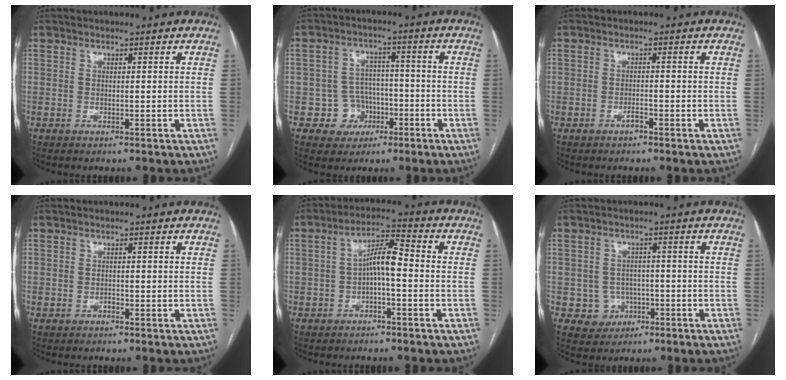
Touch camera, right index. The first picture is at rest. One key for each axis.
{"total": 6.2, "fx": -2.4, "fy": 5.7, "fz": 0.5, "tx": 0.006, "ty": 0.018, "tz": -0.031}
{"total": 1.4, "fx": -1.0, "fy": 0.5, "fz": 0.8, "tx": -0.010, "ty": 0.003, "tz": -0.017}
{"total": 0.7, "fx": -0.4, "fy": 0.5, "fz": 0.2, "tx": -0.002, "ty": 0.003, "tz": -0.008}
{"total": 6.0, "fx": -0.6, "fy": 1.5, "fz": 5.8, "tx": -0.104, "ty": 0.027, "tz": -0.014}
{"total": 4.5, "fx": -1.3, "fy": 4.4, "fz": 0.2, "tx": 0.010, "ty": 0.015, "tz": -0.012}